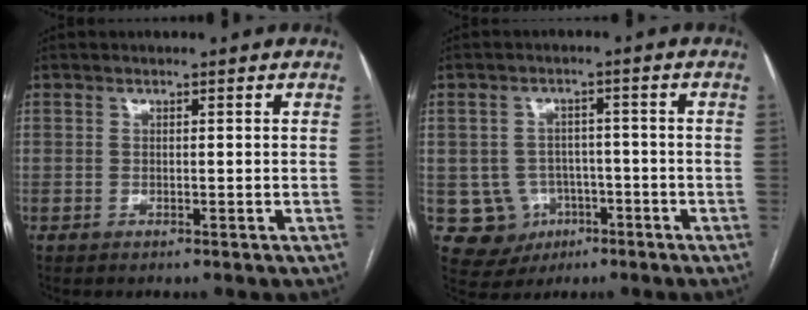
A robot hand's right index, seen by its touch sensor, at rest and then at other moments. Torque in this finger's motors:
{"motor_torque": [-0.09, 0.00, -0.54, -0.21]}